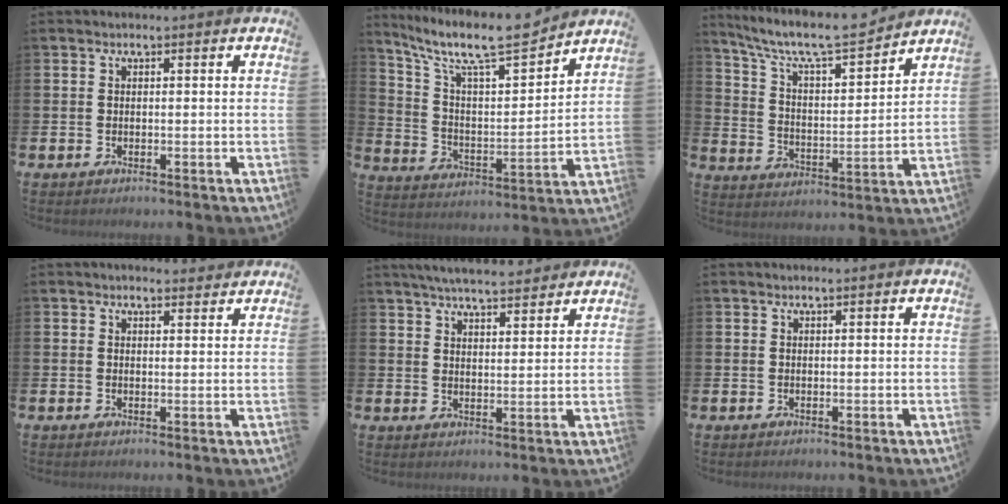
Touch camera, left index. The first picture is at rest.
{"total": 11.1, "force": [9.6, 1.9, 5.2], "torque": [-0.129, -0.069, 0.161]}
{"total": 8.9, "force": [8.1, 1.5, 3.3], "torque": [-0.099, -0.060, 0.136]}
{"total": 1.8, "force": [1.7, 0.5, 0.1], "torque": [0.005, -0.005, 0.030]}
{"total": 5.6, "force": [5.4, 0.6, 1.3], "torque": [-0.030, -0.025, 0.097]}
{"total": 0.0}